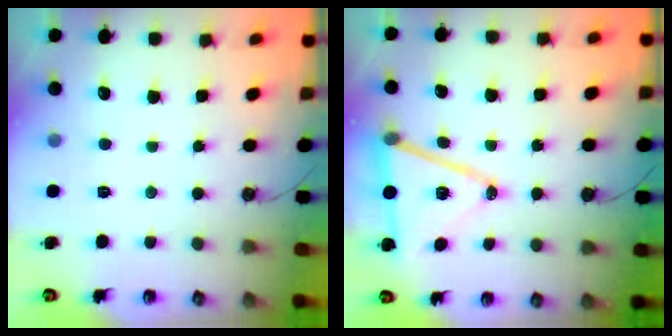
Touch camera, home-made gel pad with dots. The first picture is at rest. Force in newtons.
{"total": 14.5, "press": 14.0, "slide": 3.8}